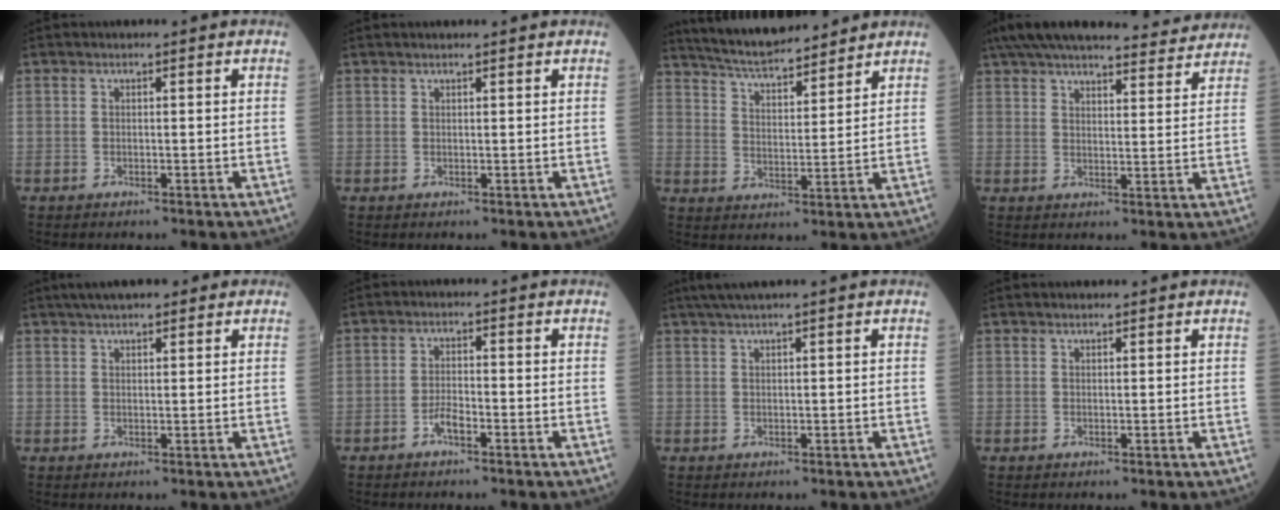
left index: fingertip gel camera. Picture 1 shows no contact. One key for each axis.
{"total": 1.5, "fx": 1.4, "fy": 0.2, "fz": 0.5, "tx": -0.008, "ty": 0.017, "tz": 0.023}
{"total": 12.5, "fx": 11.4, "fy": 1.8, "fz": 4.7, "tx": -0.087, "ty": 0.016, "tz": 0.192}
{"total": 23.4, "fx": 21.0, "fy": 4.4, "fz": 9.5, "tx": -0.161, "ty": 0.027, "tz": 0.285}
{"total": 6.4, "fx": 4.8, "fy": 1.8, "fz": 3.9, "tx": -0.059, "ty": 0.031, "tz": 0.074}
{"total": 2.2, "fx": -1.4, "fy": 0.5, "fz": 1.6, "tx": -0.032, "ty": 0.002, "tz": -0.028}
{"total": 3.0, "fx": 2.3, "fy": -0.7, "fz": 1.8, "tx": -0.037, "ty": 0.016, "tz": 0.048}
{"total": 1.0, "fx": 0.9, "fy": 0.3, "fz": 0.2, "tx": -0.009, "ty": 0.008, "tz": 0.016}